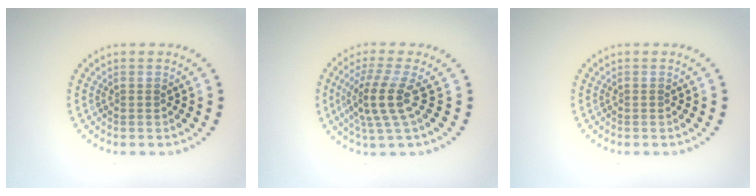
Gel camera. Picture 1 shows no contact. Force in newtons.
{"total": 3.9, "press": 2.9, "slide": 2.6}
{"total": 0.0}